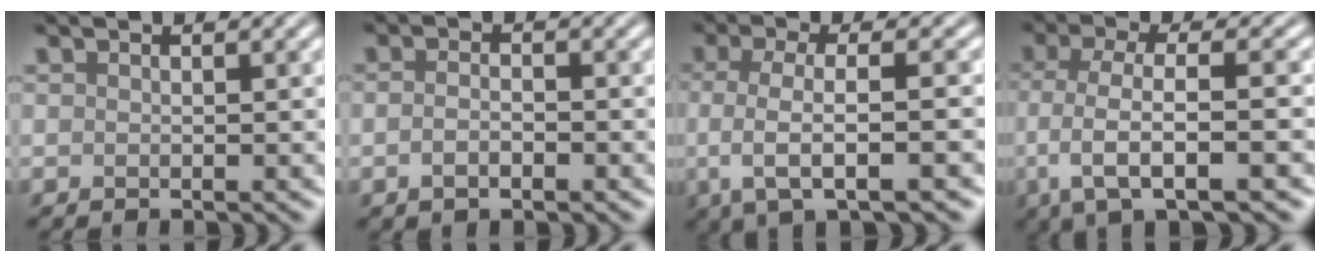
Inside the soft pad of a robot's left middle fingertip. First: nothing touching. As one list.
[{"total": 1.8, "force": [-0.7, 0.8, 1.4], "torque": [-0.030, -0.001, -0.017]}, {"total": 5.3, "force": [-0.8, 1.7, 4.9], "torque": [-0.085, -0.007, -0.017]}, {"total": 5.8, "force": [-1.4, 1.6, 5.4], "torque": [-0.100, -0.001, -0.028]}]